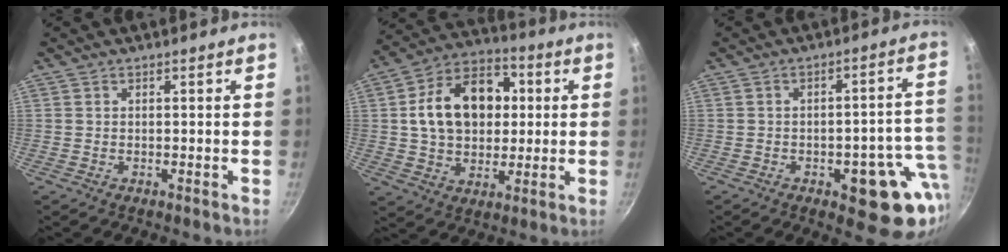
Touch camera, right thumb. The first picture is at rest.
{"total": 17.8, "force": [2.6, 12.9, 12.0], "torque": [-0.164, 0.021, 0.033]}
{"total": 14.1, "force": [-4.2, 6.4, 11.8], "torque": [-0.085, 0.027, -0.049]}